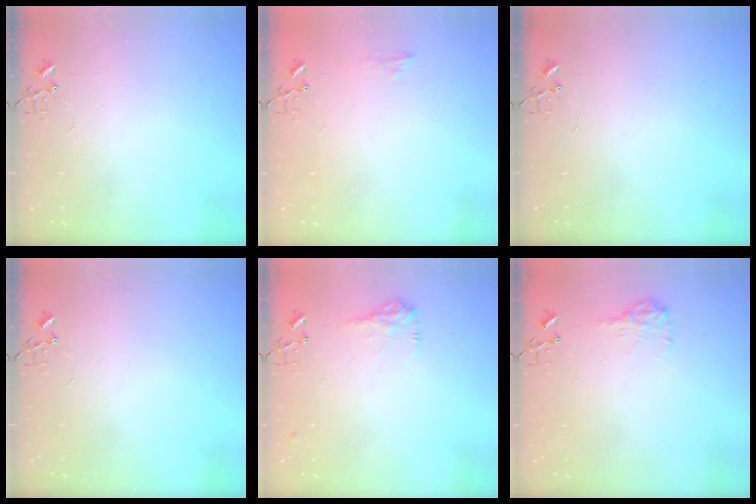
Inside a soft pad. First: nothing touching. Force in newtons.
{"total": 6.9, "press": 6.8, "slide": 0.7}
{"total": 0.0}
{"total": 0.0}
{"total": 9.5, "press": 9.5, "slide": 0.4}
{"total": 9.3, "press": 9.3, "slide": 0.3}